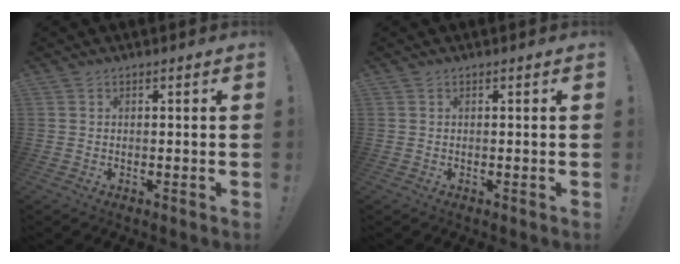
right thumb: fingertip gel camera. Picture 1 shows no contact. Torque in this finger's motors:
{"motor_torque": [-0.15, 0.15, 0.00, 0.00, 0.00]}